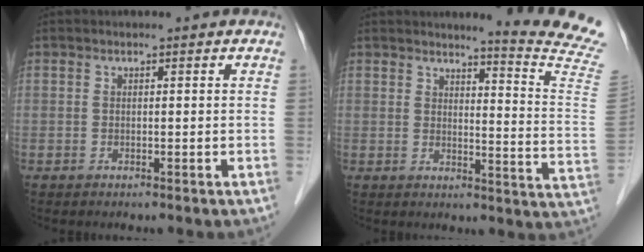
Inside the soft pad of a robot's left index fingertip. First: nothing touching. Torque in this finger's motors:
{"motor_torque": [-1.03, -1.11, 0.02, 0.01]}